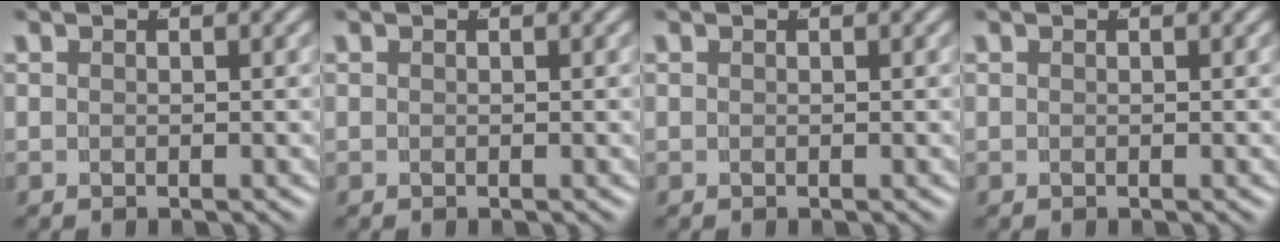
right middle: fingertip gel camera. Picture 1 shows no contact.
{"total": 0.0}
{"total": 0.0}
{"total": 0.0}